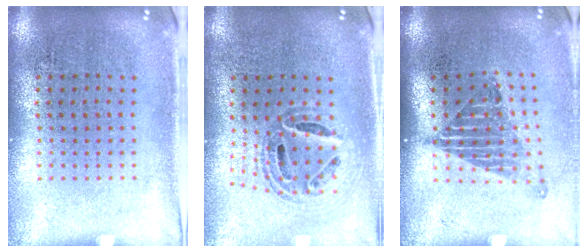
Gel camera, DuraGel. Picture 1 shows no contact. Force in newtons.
{"total": 0.8, "press": 0.8, "slide": 0.1}
{"total": 1.4, "press": 1.1, "slide": 0.9}